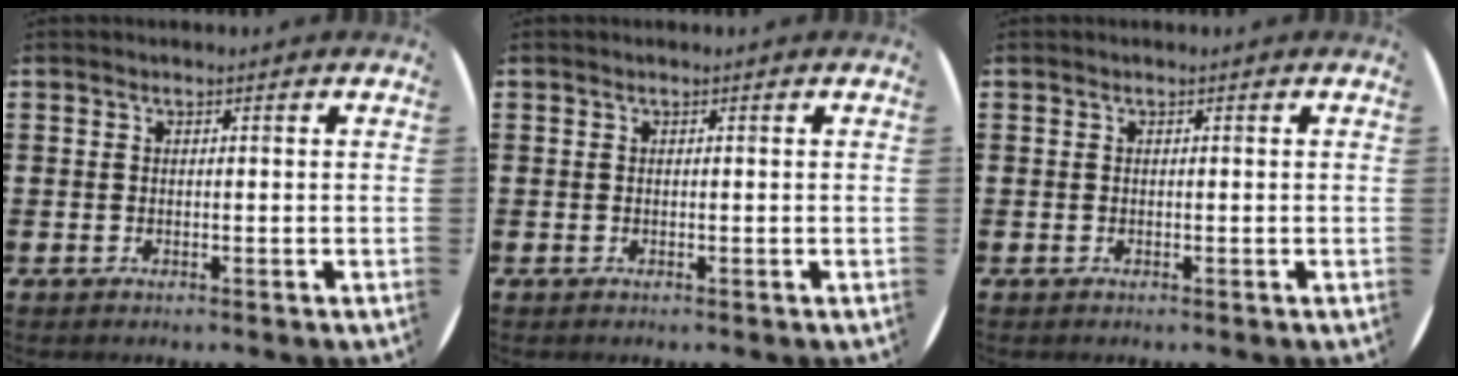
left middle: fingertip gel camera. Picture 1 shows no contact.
{"total": 0.0}
{"total": 0.0}